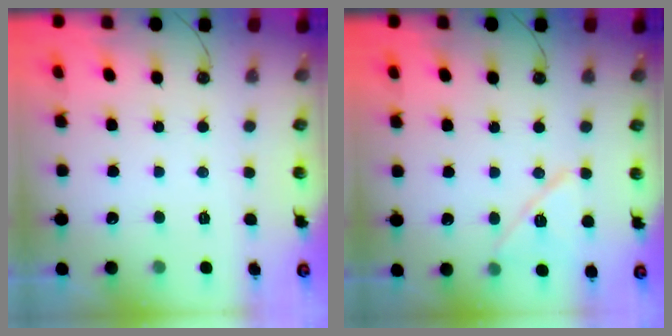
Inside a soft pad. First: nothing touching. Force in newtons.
{"total": 11.8, "press": 11.8, "slide": 0.9}